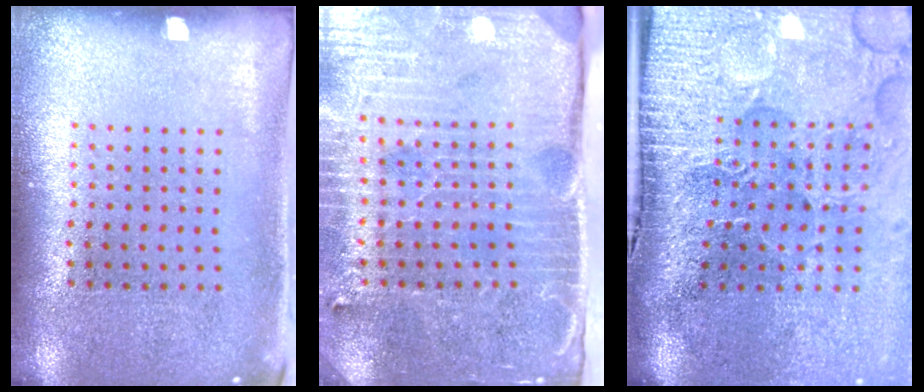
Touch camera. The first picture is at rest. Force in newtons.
{"total": 4.6, "press": 3.9, "slide": 2.5}
{"total": 5.0, "press": 4.0, "slide": 3.0}